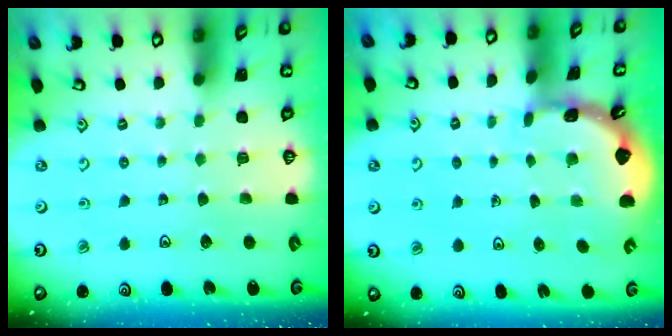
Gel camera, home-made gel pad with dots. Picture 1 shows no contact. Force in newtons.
{"total": 1.6, "press": 1.6, "slide": 0.2}